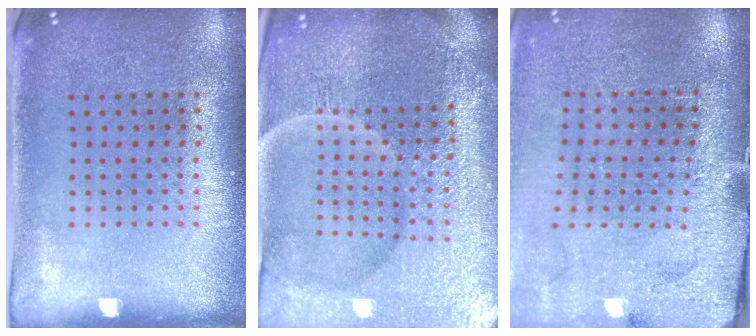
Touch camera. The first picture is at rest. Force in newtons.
{"total": 6.0, "press": 5.5, "slide": 2.4}
{"total": 3.1, "press": 2.9, "slide": 1.0}